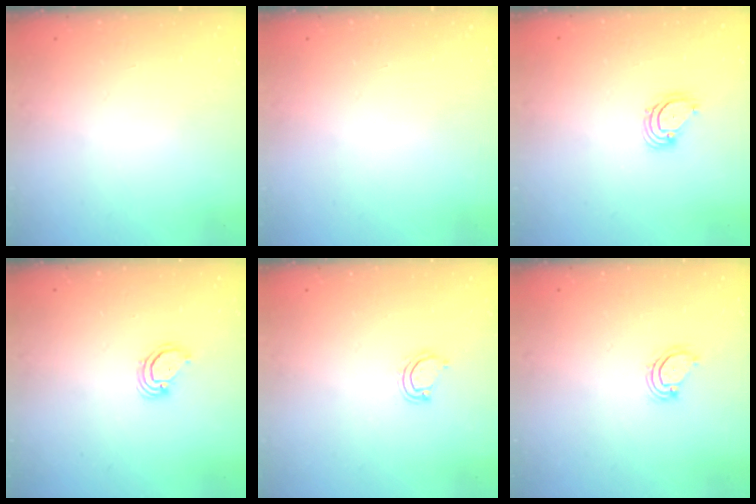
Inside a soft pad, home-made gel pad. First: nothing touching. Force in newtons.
{"total": 0.0}
{"total": 3.6, "press": 3.6, "slide": 0.3}
{"total": 2.9, "press": 2.9, "slide": 0.2}
{"total": 4.9, "press": 4.9, "slide": 0.3}
{"total": 3.3, "press": 3.2, "slide": 0.7}